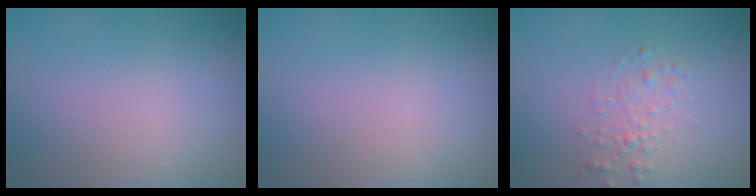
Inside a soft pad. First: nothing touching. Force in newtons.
{"total": 0.0}
{"total": 1.6, "press": 1.6, "slide": 0.1}